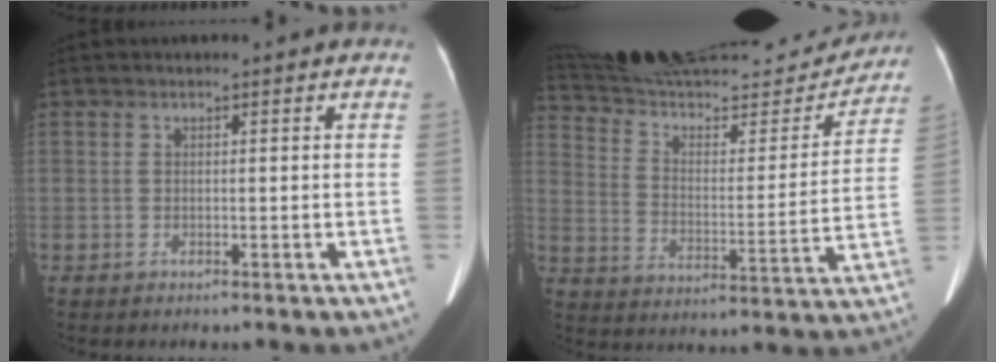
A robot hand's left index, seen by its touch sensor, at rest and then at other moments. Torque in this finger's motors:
{"motor_torque": [0.78, -1.36, 0.38, 0.07]}